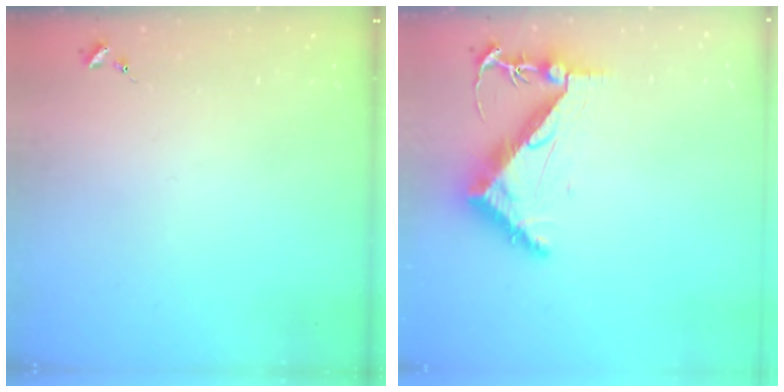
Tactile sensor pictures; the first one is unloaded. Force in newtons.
{"total": 7.8, "press": 7.7, "slide": 1.0}